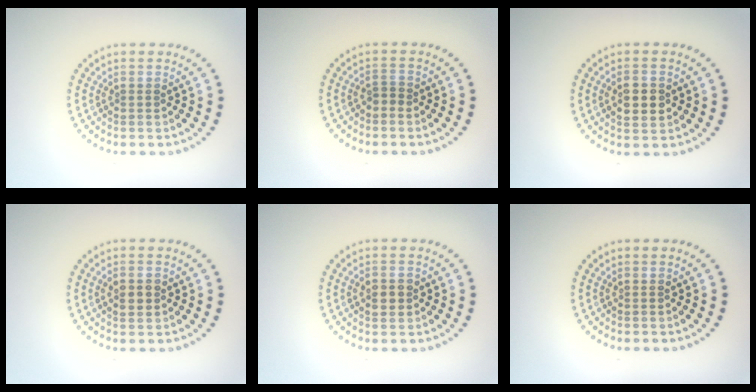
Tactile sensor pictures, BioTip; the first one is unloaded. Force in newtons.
{"total": 0.9, "press": 0.7, "slide": 0.6}
{"total": 2.7, "press": 2.7, "slide": 0.2}
{"total": 1.6, "press": 1.6, "slide": 0.1}
{"total": 2.3, "press": 2.3, "slide": 0.1}
{"total": 0.0}